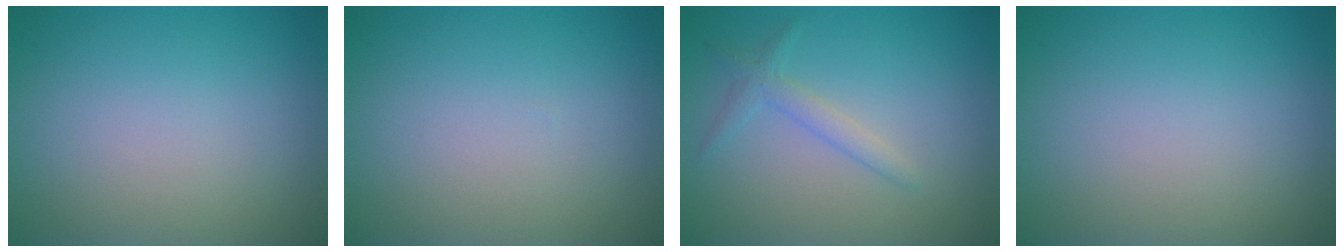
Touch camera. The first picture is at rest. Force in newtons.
{"total": 0.0}
{"total": 1.7, "press": 1.6, "slide": 0.2}
{"total": 0.0}